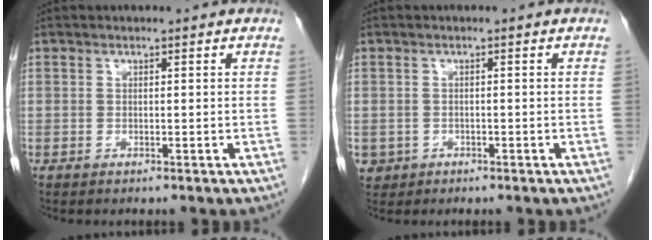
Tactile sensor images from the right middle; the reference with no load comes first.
{"total": 2.5, "force": [-1.1, 2.2, 0.2], "torque": [-0.004, 0.006, -0.015]}